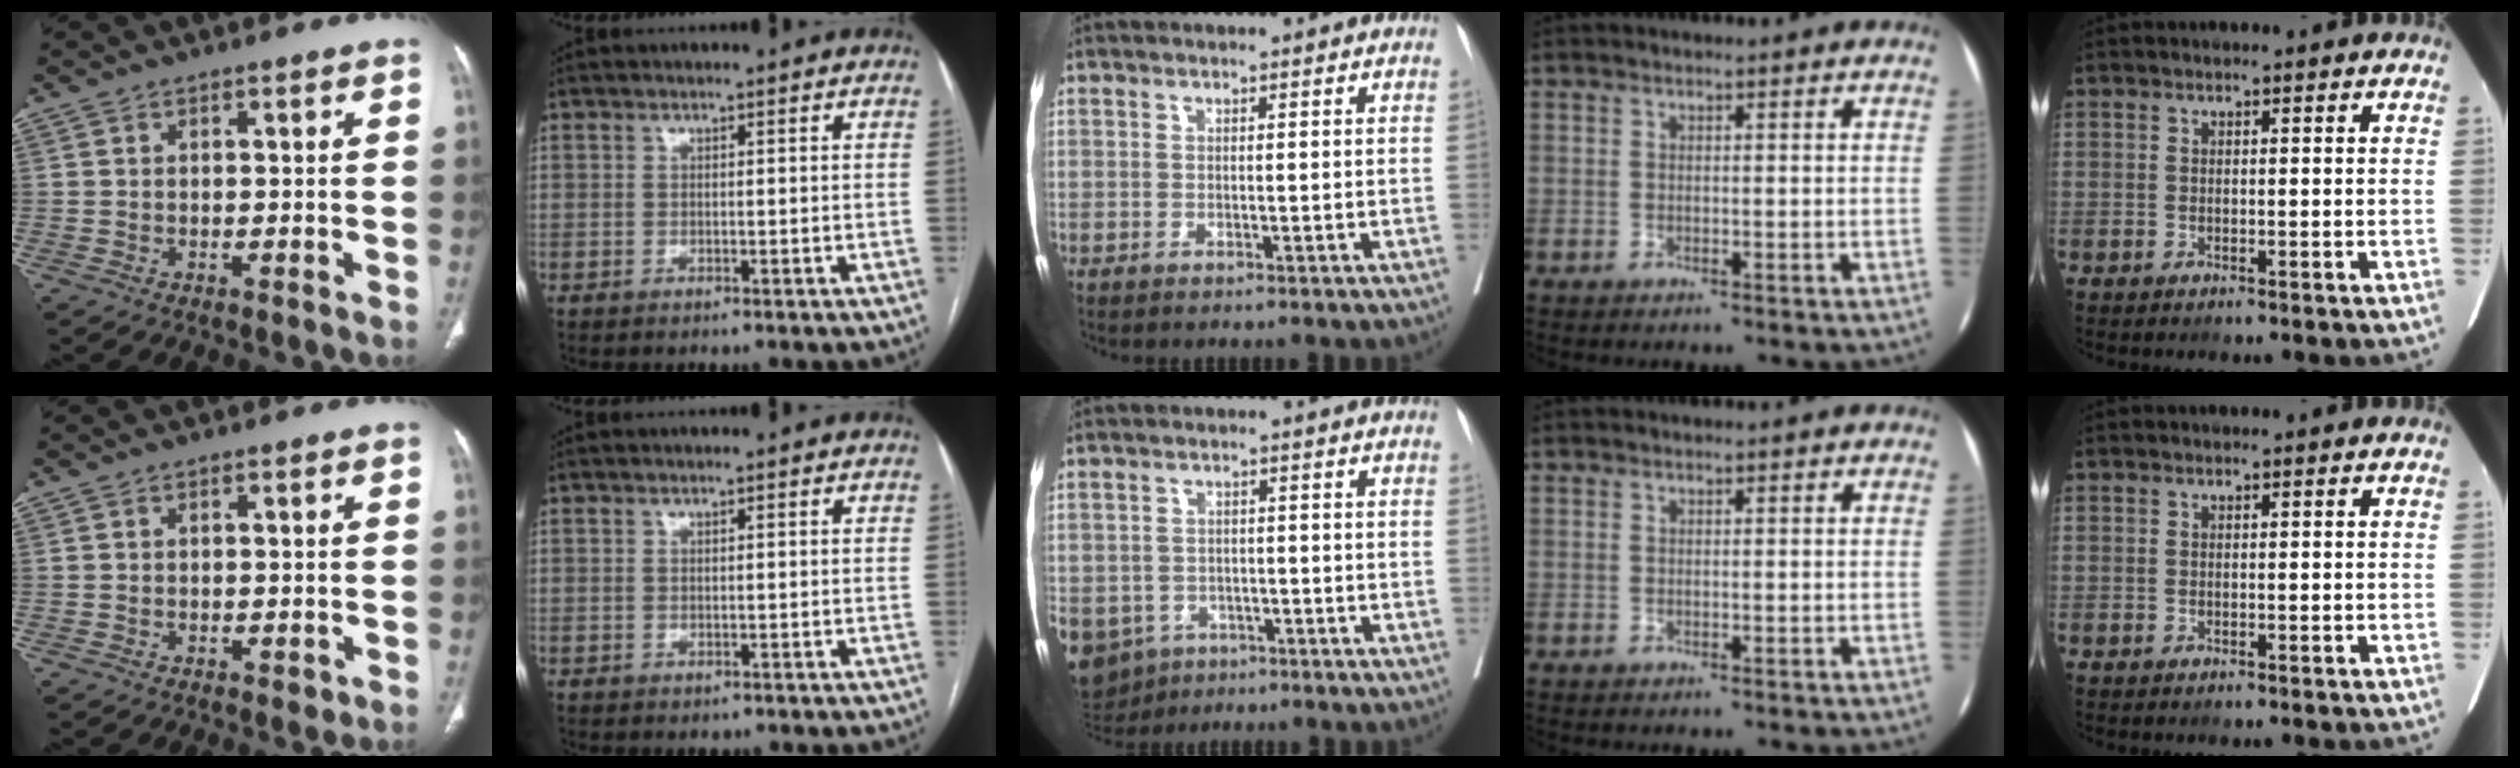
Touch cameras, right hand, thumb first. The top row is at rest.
{"thumb": {"total": 1.3, "force": [-0.2, 0.8, 1.0], "torque": [-0.009, -0.002, -0.001]}, "index": {"total": 0.6, "force": [0.0, 0.5, 0.4], "torque": [-0.001, 0.000, 0.003]}, "middle": {"total": 11.1, "force": [-6.2, 8.7, 3.1], "torque": [-0.090, -0.004, -0.084]}}